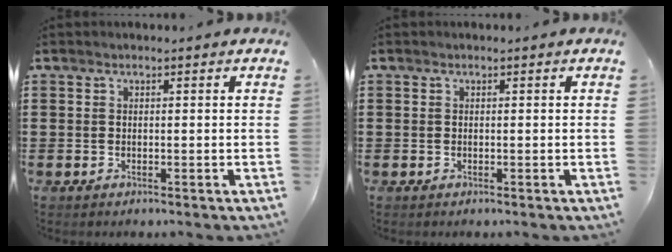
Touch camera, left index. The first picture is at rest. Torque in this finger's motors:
{"motor_torque": [0.00, 0.00, 0.00, 0.00]}